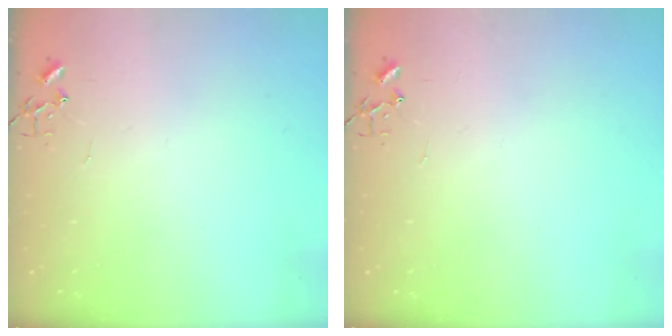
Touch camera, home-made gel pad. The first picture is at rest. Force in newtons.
{"total": 0.0}